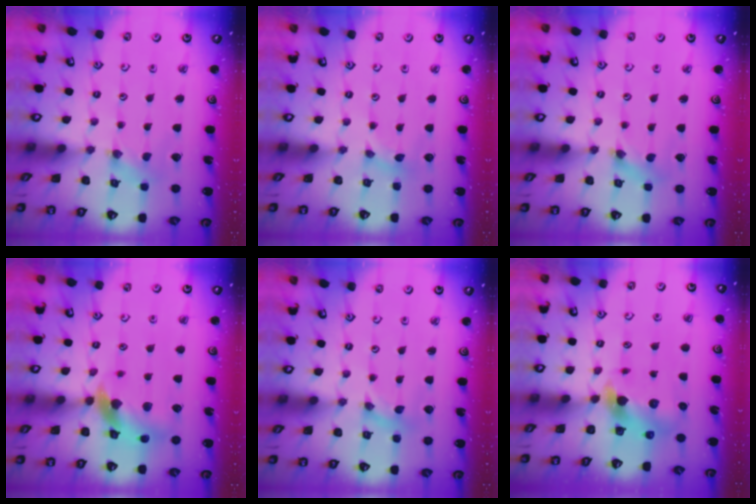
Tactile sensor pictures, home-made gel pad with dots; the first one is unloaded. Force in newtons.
{"total": 1.7, "press": 1.6, "slide": 0.2}
{"total": 1.6, "press": 1.5, "slide": 0.3}
{"total": 11.5, "press": 11.3, "slide": 1.6}
{"total": 0.0}
{"total": 6.4, "press": 6.4, "slide": 0.5}